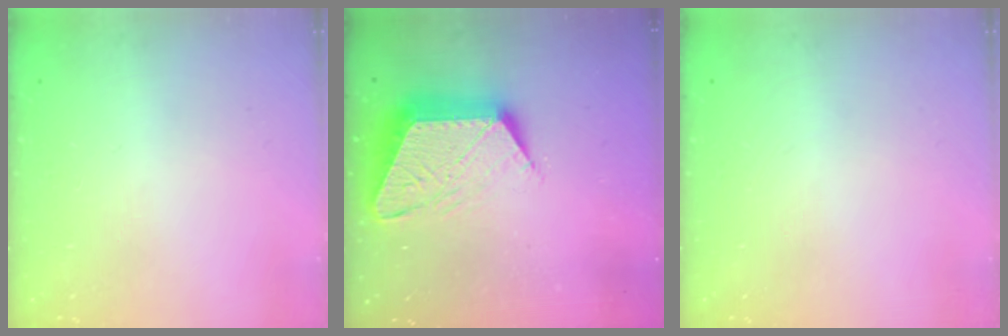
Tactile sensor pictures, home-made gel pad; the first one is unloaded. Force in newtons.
{"total": 14.1, "press": 14.1, "slide": 0.9}
{"total": 0.0}